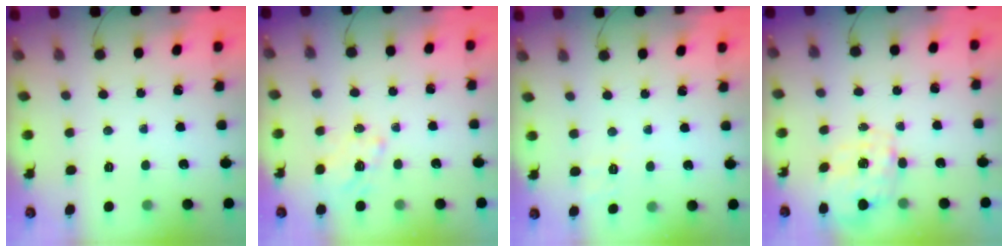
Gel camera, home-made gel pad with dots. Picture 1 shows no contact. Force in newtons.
{"total": 1.2, "press": 0.2, "slide": 1.2}
{"total": 2.8, "press": 2.3, "slide": 1.7}
{"total": 2.8, "press": 2.7, "slide": 0.9}